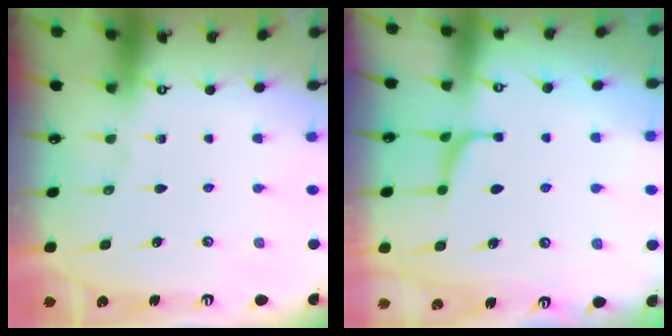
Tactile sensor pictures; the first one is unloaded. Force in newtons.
{"total": 3.9, "press": 3.9, "slide": 0.3}